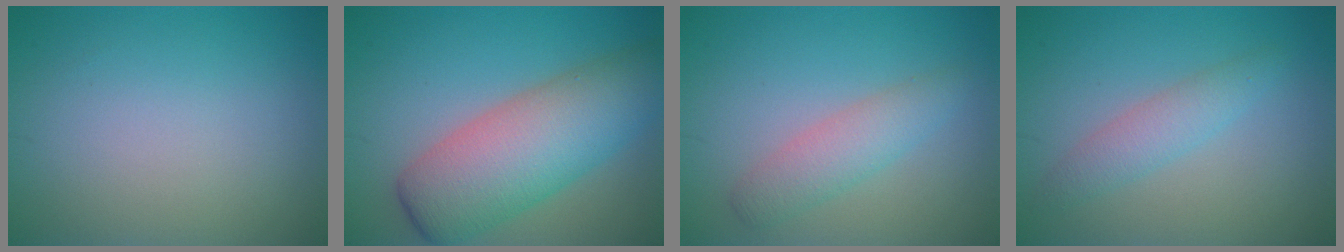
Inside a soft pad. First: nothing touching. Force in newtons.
{"total": 8.9, "press": 8.9, "slide": 0.4}
{"total": 2.9, "press": 2.9, "slide": 0.1}
{"total": 2.4, "press": 2.4, "slide": 0.1}